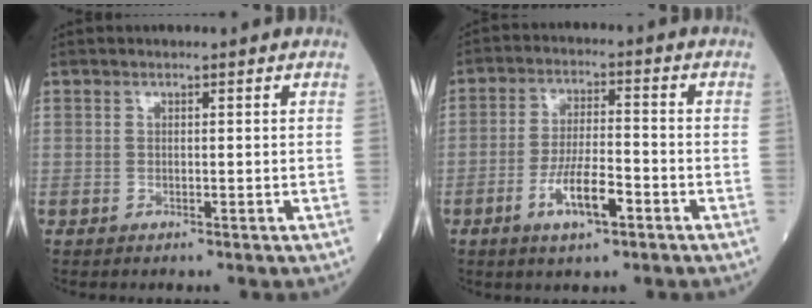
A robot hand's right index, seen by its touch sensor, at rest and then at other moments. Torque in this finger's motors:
{"motor_torque": [0.78, 0.03, 0.47, 0.12]}